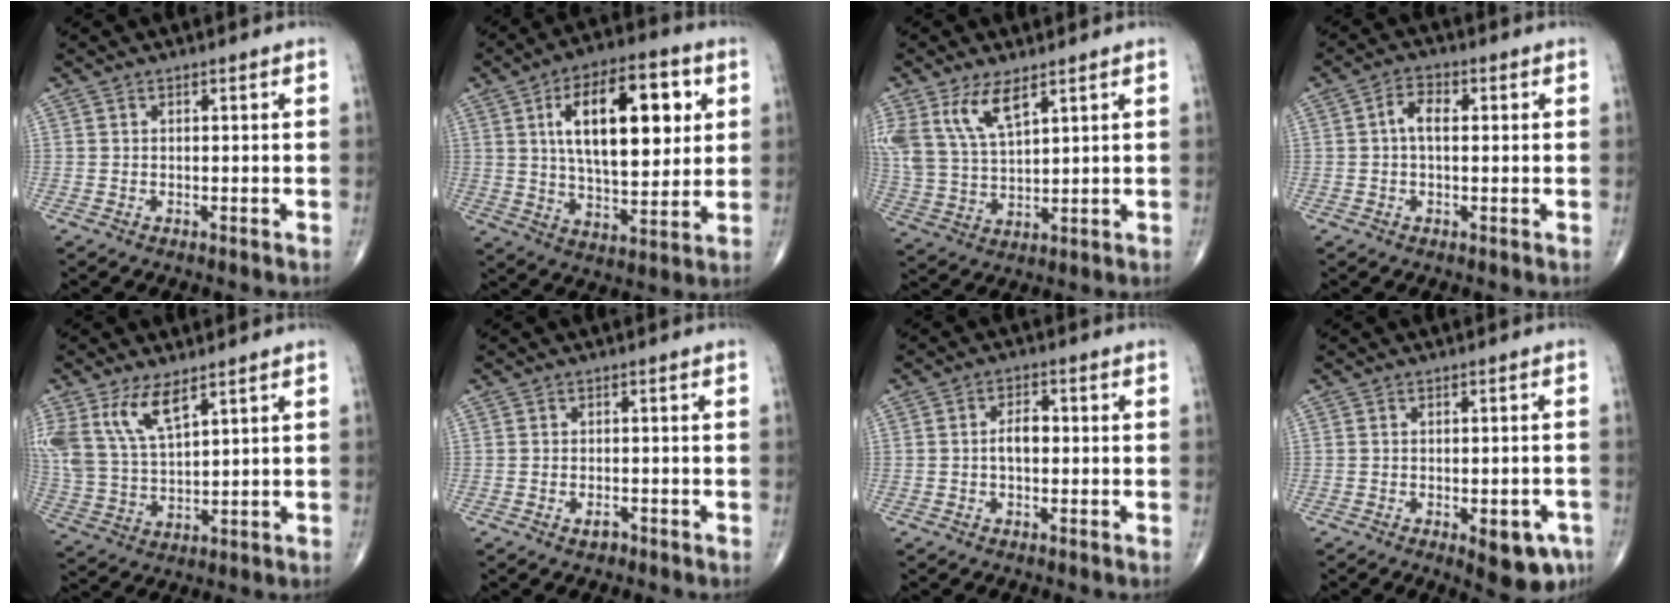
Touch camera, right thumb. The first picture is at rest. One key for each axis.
{"total": 20.7, "fx": 5.6, "fy": 9.6, "fz": 17.5, "tx": -0.248, "ty": -0.008, "tz": 0.089}
{"total": 9.9, "fx": 5.7, "fy": 4.1, "fz": 7.1, "tx": -0.143, "ty": -0.017, "tz": 0.124}
{"total": 4.5, "fx": 0.6, "fy": 2.5, "fz": 3.7, "tx": -0.067, "ty": 0.014, "tz": 0.007}
{"total": 10.7, "fx": 6.1, "fy": 4.3, "fz": 7.7, "tx": -0.158, "ty": -0.019, "tz": 0.133}
{"total": 1.6, "fx": -1.0, "fy": 0.9, "fz": 0.9, "tx": -0.015, "ty": 0.004, "tz": -0.015}
{"total": 3.5, "fx": -0.3, "fy": 2.0, "fz": 2.8, "tx": -0.045, "ty": 0.011, "tz": -0.010}
{"total": 7.7, "fx": -3.5, "fy": 3.3, "fz": 6.0, "tx": -0.057, "ty": 0.009, "tz": -0.037}